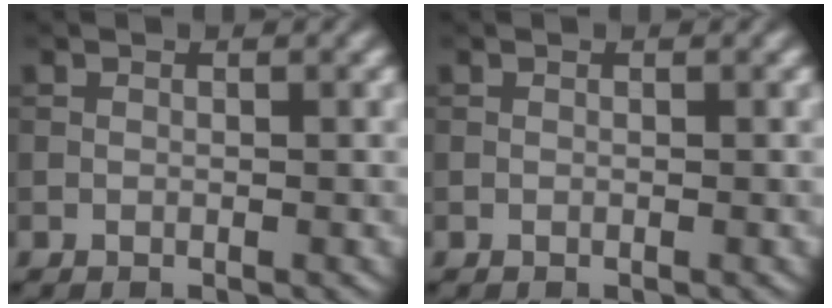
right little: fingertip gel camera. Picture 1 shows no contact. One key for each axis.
{"total": 0.0}